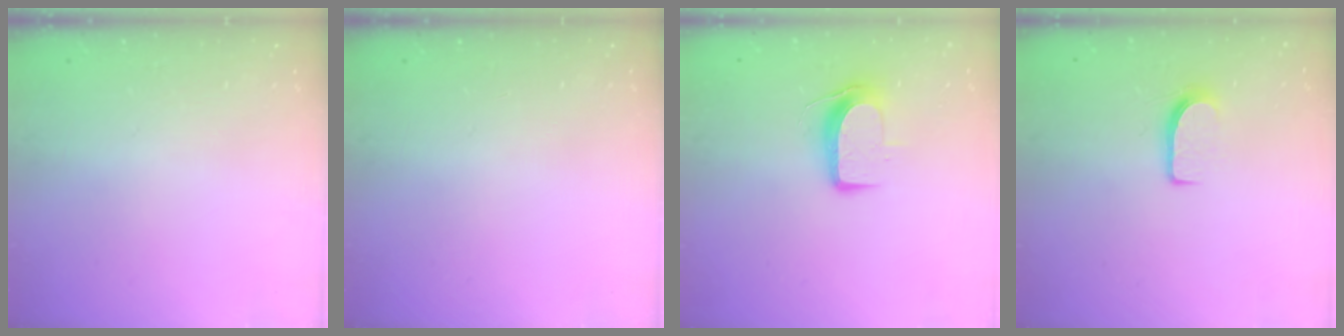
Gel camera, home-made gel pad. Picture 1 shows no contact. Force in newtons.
{"total": 0.0}
{"total": 9.1, "press": 9.0, "slide": 1.1}
{"total": 6.5, "press": 6.4, "slide": 0.6}